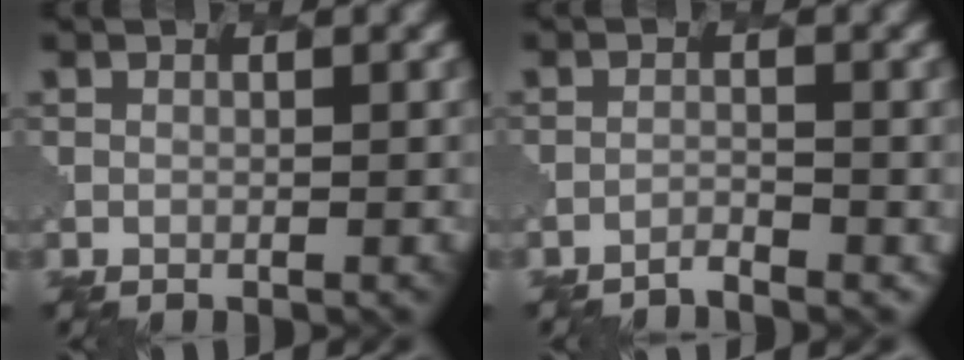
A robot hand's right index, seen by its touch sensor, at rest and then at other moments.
{"total": 1.2, "force": [-0.8, -0.4, -0.9], "torque": [0.008, 0.001, -0.022]}